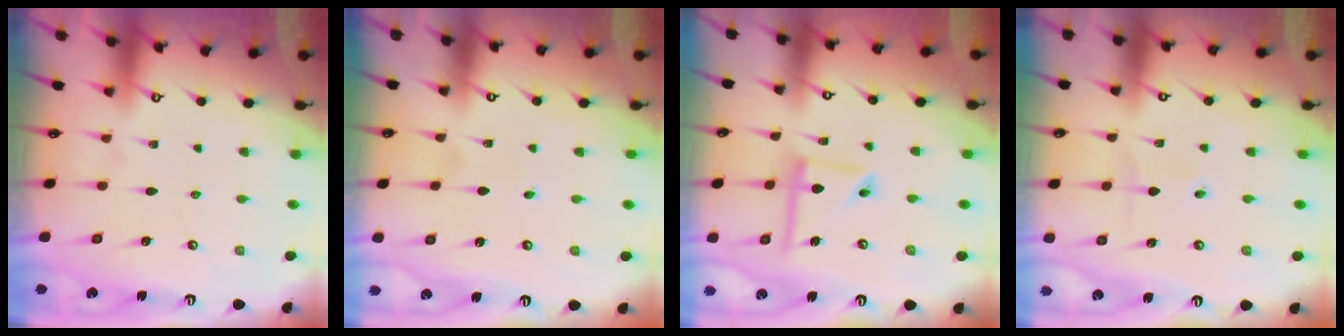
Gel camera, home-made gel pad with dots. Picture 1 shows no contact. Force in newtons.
{"total": 1.2, "press": 1.2, "slide": 0.1}
{"total": 10.2, "press": 10.1, "slide": 1.0}
{"total": 1.6, "press": 1.3, "slide": 0.9}